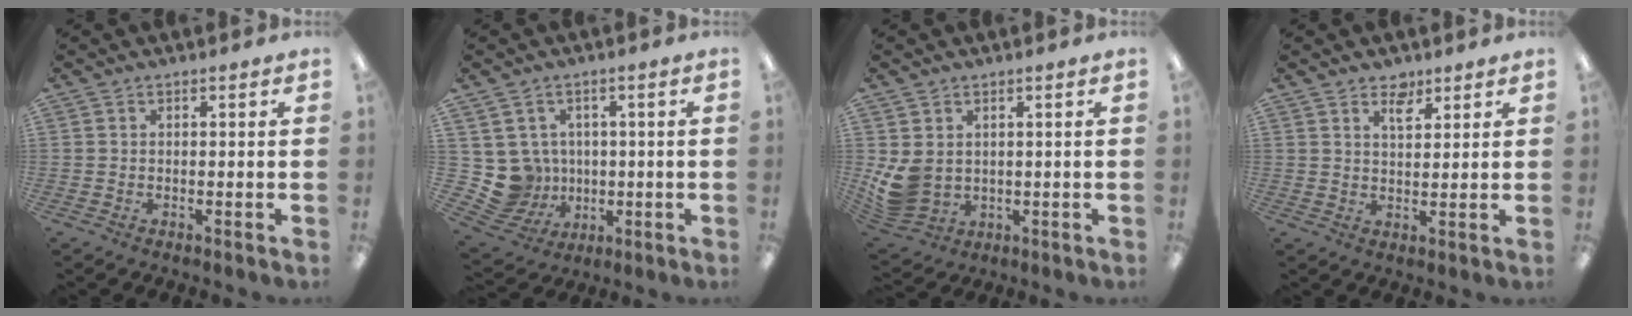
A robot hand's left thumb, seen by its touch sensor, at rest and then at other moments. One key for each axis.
{"total": 8.7, "fx": 0.5, "fy": 8.5, "fz": 1.7, "tx": -0.071, "ty": -0.005, "tz": 0.020}
{"total": 7.3, "fx": 1.3, "fy": 6.0, "fz": 3.9, "tx": -0.100, "ty": -0.011, "tz": 0.027}
{"total": 4.4, "fx": 3.3, "fy": 2.1, "fz": 2.0, "tx": -0.015, "ty": -0.018, "tz": 0.054}